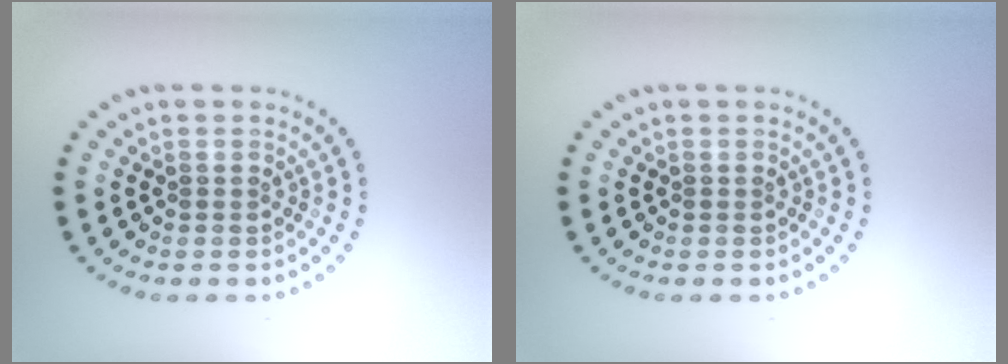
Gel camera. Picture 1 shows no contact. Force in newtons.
{"total": 0.0}